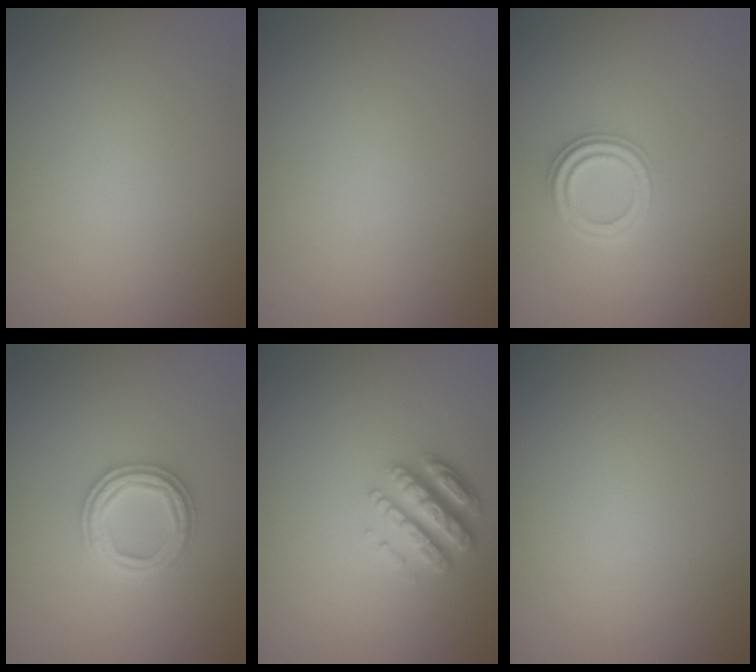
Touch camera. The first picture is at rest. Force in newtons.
{"total": 0.0}
{"total": 2.3, "press": 2.3, "slide": 0.3}
{"total": 2.9, "press": 2.9, "slide": 0.6}
{"total": 3.5, "press": 3.0, "slide": 1.8}
{"total": 0.0}